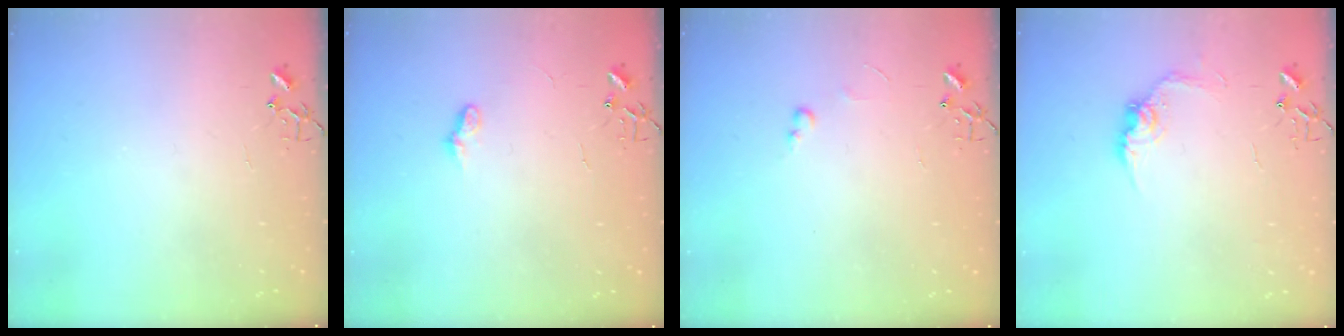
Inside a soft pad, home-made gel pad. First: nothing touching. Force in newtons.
{"total": 6.1, "press": 6.1, "slide": 0.6}
{"total": 2.7, "press": 2.7, "slide": 0.4}
{"total": 9.9, "press": 9.9, "slide": 0.6}